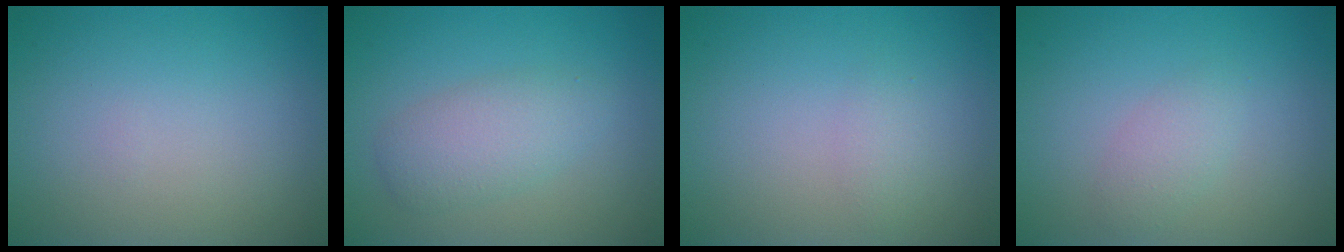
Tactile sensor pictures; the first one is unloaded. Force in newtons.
{"total": 3.2, "press": 3.2, "slide": 0.0}
{"total": 1.0, "press": 1.0, "slide": 0.2}
{"total": 1.7, "press": 1.7, "slide": 0.1}